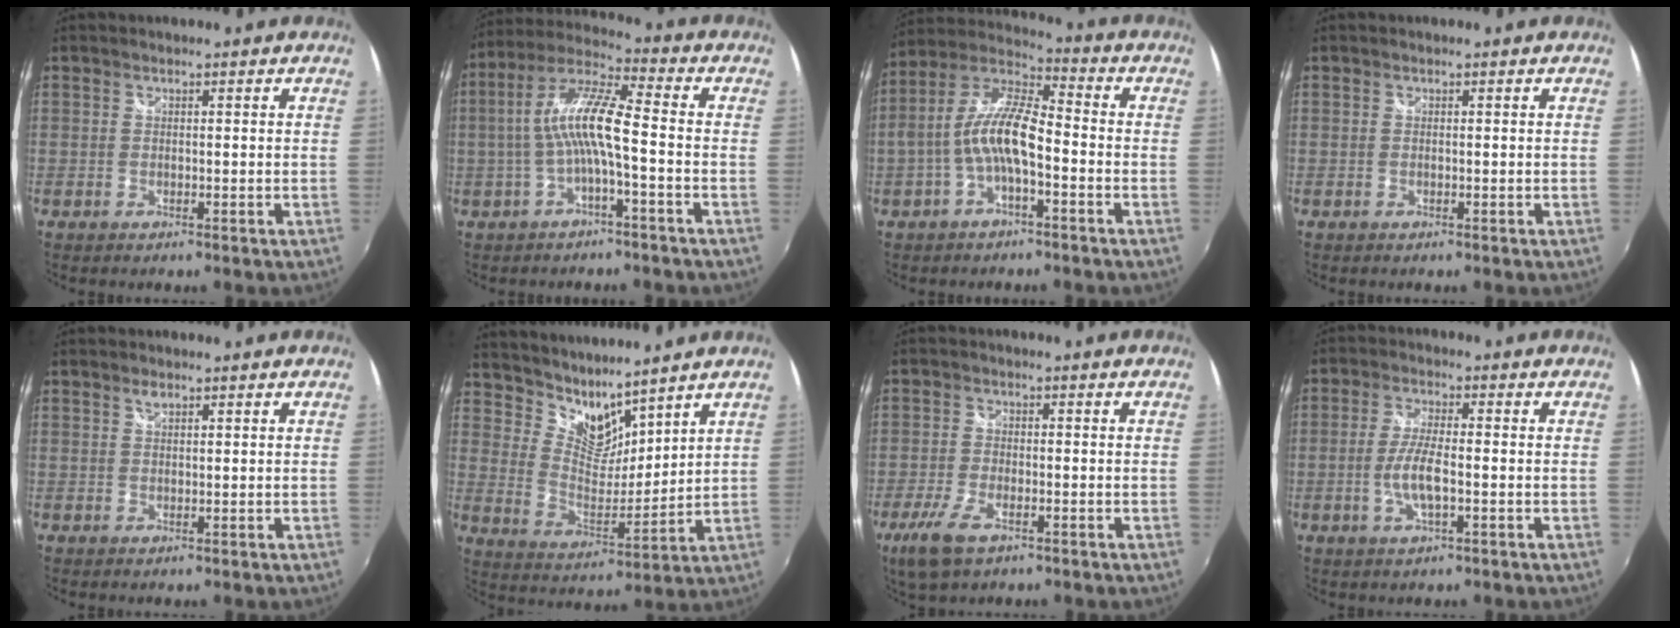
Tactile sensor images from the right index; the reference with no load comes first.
{"total": 10.1, "force": [-1.8, 1.3, 9.9], "torque": [-0.206, 0.016, -0.032]}
{"total": 10.5, "force": [-2.8, 3.2, 9.7], "torque": [-0.207, 0.014, -0.051]}
{"total": 0.0}
{"total": 1.1, "force": [0.7, 0.5, 0.6], "torque": [-0.010, 0.002, 0.012]}
{"total": 9.0, "force": [8.0, 2.9, 2.9], "torque": [-0.053, -0.012, 0.156]}
{"total": 7.6, "force": [-4.5, 3.1, 5.4], "torque": [-0.134, -0.018, -0.083]}
{"total": 6.1, "force": [-1.6, 1.4, 5.7], "torque": [-0.120, -0.002, -0.032]}